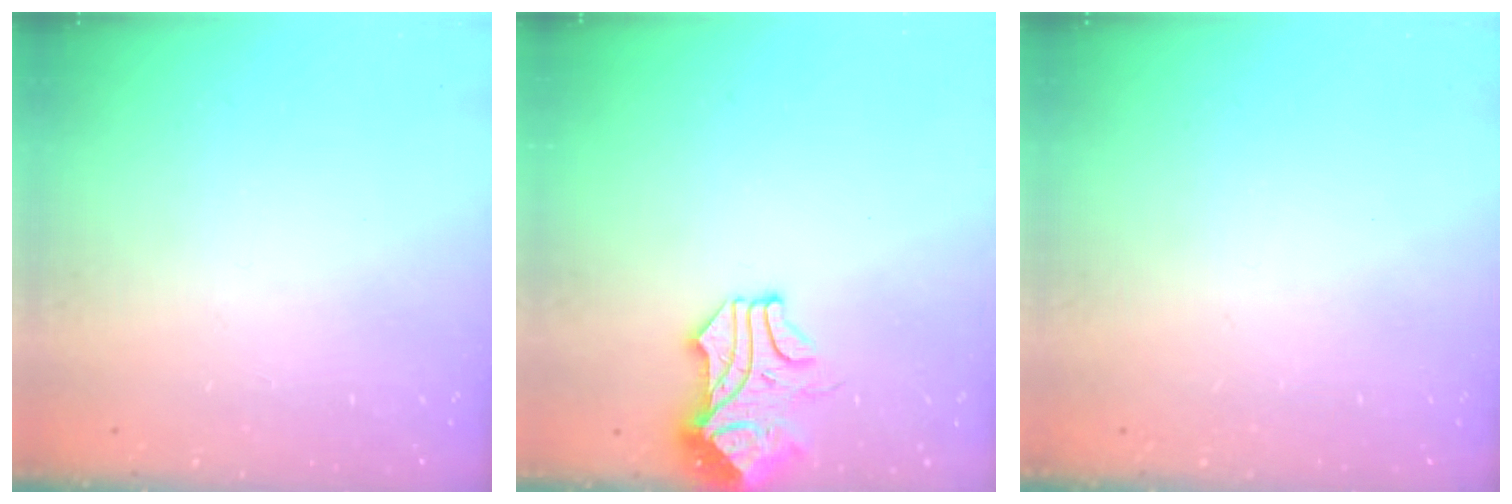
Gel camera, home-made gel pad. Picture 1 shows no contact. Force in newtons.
{"total": 1.2, "press": 1.1, "slide": 0.5}
{"total": 0.0}